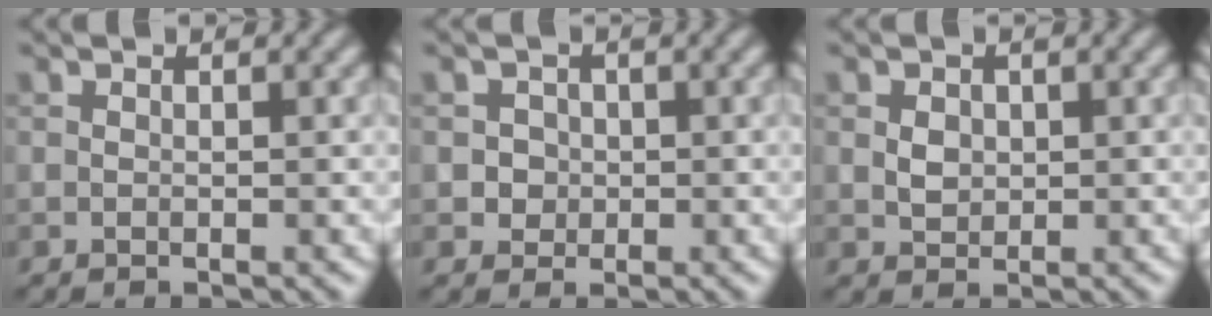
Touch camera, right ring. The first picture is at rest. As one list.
[{"total": 1.6, "force": [0.1, 1.6, 0.4], "torque": [0.012, 0.000, 0.007]}, {"total": 1.5, "force": [0.3, 1.2, 0.8], "torque": [-0.016, 0.000, 0.005]}]